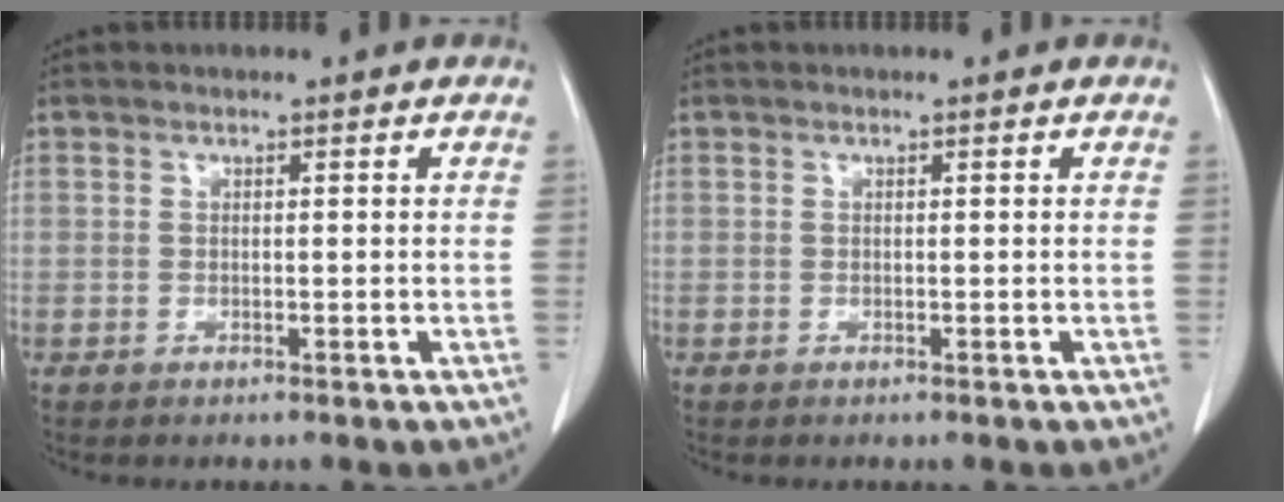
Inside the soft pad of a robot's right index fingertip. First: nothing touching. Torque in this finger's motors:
{"motor_torque": [0.00, 0.00, 0.00, 0.00]}